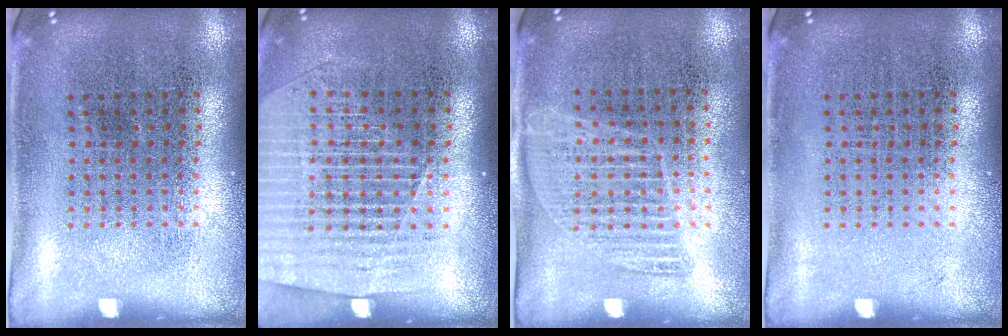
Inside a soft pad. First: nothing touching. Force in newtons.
{"total": 1.5, "press": 1.4, "slide": 0.5}
{"total": 1.1, "press": 1.0, "slide": 0.5}
{"total": 0.0}